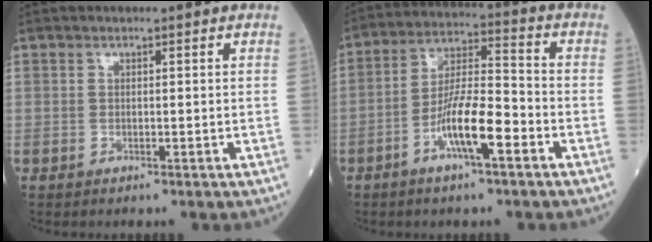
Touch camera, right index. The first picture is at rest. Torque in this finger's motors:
{"motor_torque": [0.17, -0.20, 0.18, 0.13]}